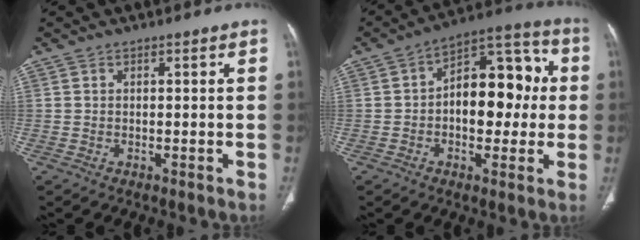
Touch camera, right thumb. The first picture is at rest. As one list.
[{"total": 15.8, "force": [0.4, 9.3, 12.8], "torque": [-0.140, 0.042, 0.000]}]